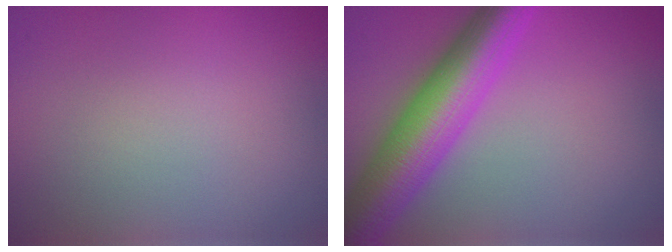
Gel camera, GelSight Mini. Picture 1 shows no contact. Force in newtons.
{"total": 8.5, "press": 8.5, "slide": 0.3}